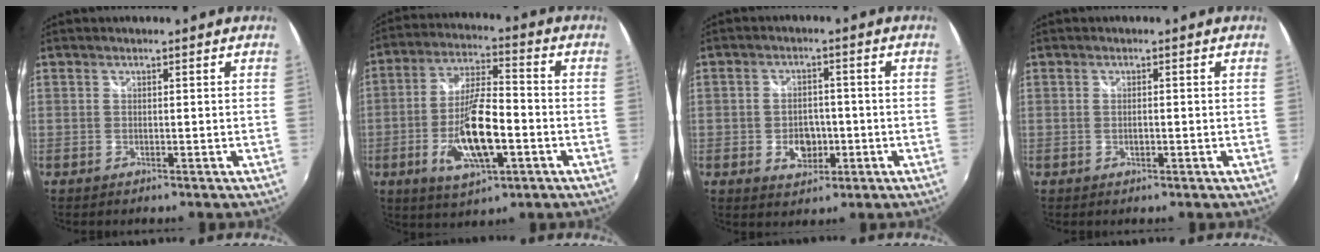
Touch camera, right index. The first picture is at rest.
{"total": 13.7, "force": [-4.3, 4.6, 12.2], "torque": [-0.243, -0.007, -0.076]}
{"total": 5.9, "force": [-1.7, 4.4, 3.5], "torque": [-0.069, 0.001, -0.024]}
{"total": 0.9, "force": [-0.2, 0.5, 0.7], "torque": [-0.013, 0.000, -0.005]}